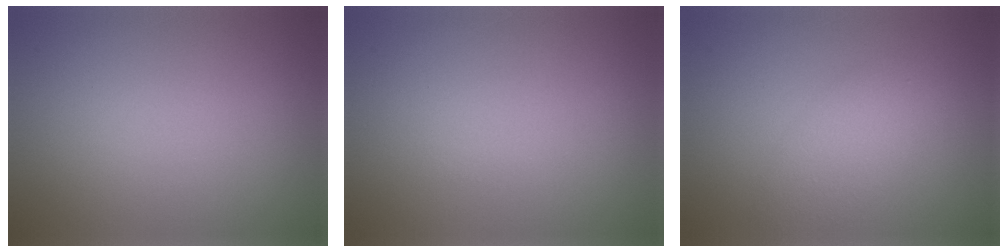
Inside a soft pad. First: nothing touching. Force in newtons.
{"total": 0.0}
{"total": 3.0, "press": 3.0, "slide": 0.1}